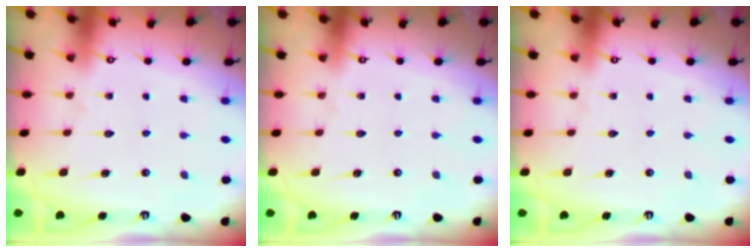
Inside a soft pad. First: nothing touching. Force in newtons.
{"total": 0.0}
{"total": 0.0}